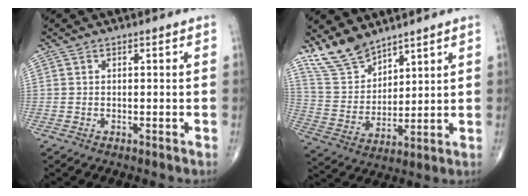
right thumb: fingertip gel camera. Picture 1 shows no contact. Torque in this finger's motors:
{"motor_torque": [-0.02, 0.67, 0.04, 0.09, 0.02]}